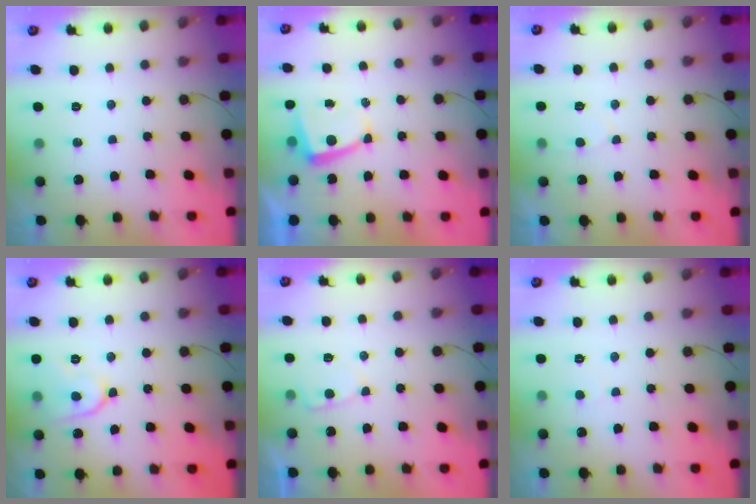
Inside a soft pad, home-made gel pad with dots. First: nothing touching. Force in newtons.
{"total": 4.7, "press": 4.6, "slide": 0.7}
{"total": 3.4, "press": 3.4, "slide": 0.5}
{"total": 9.5, "press": 9.4, "slide": 1.1}
{"total": 4.0, "press": 4.0, "slide": 0.5}
{"total": 2.0, "press": 2.0, "slide": 0.2}